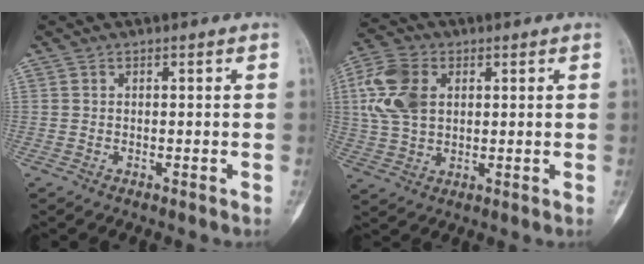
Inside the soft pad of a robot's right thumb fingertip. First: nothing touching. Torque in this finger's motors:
{"motor_torque": [-0.03, 0.40, 0.61, 0.14, 0.14]}